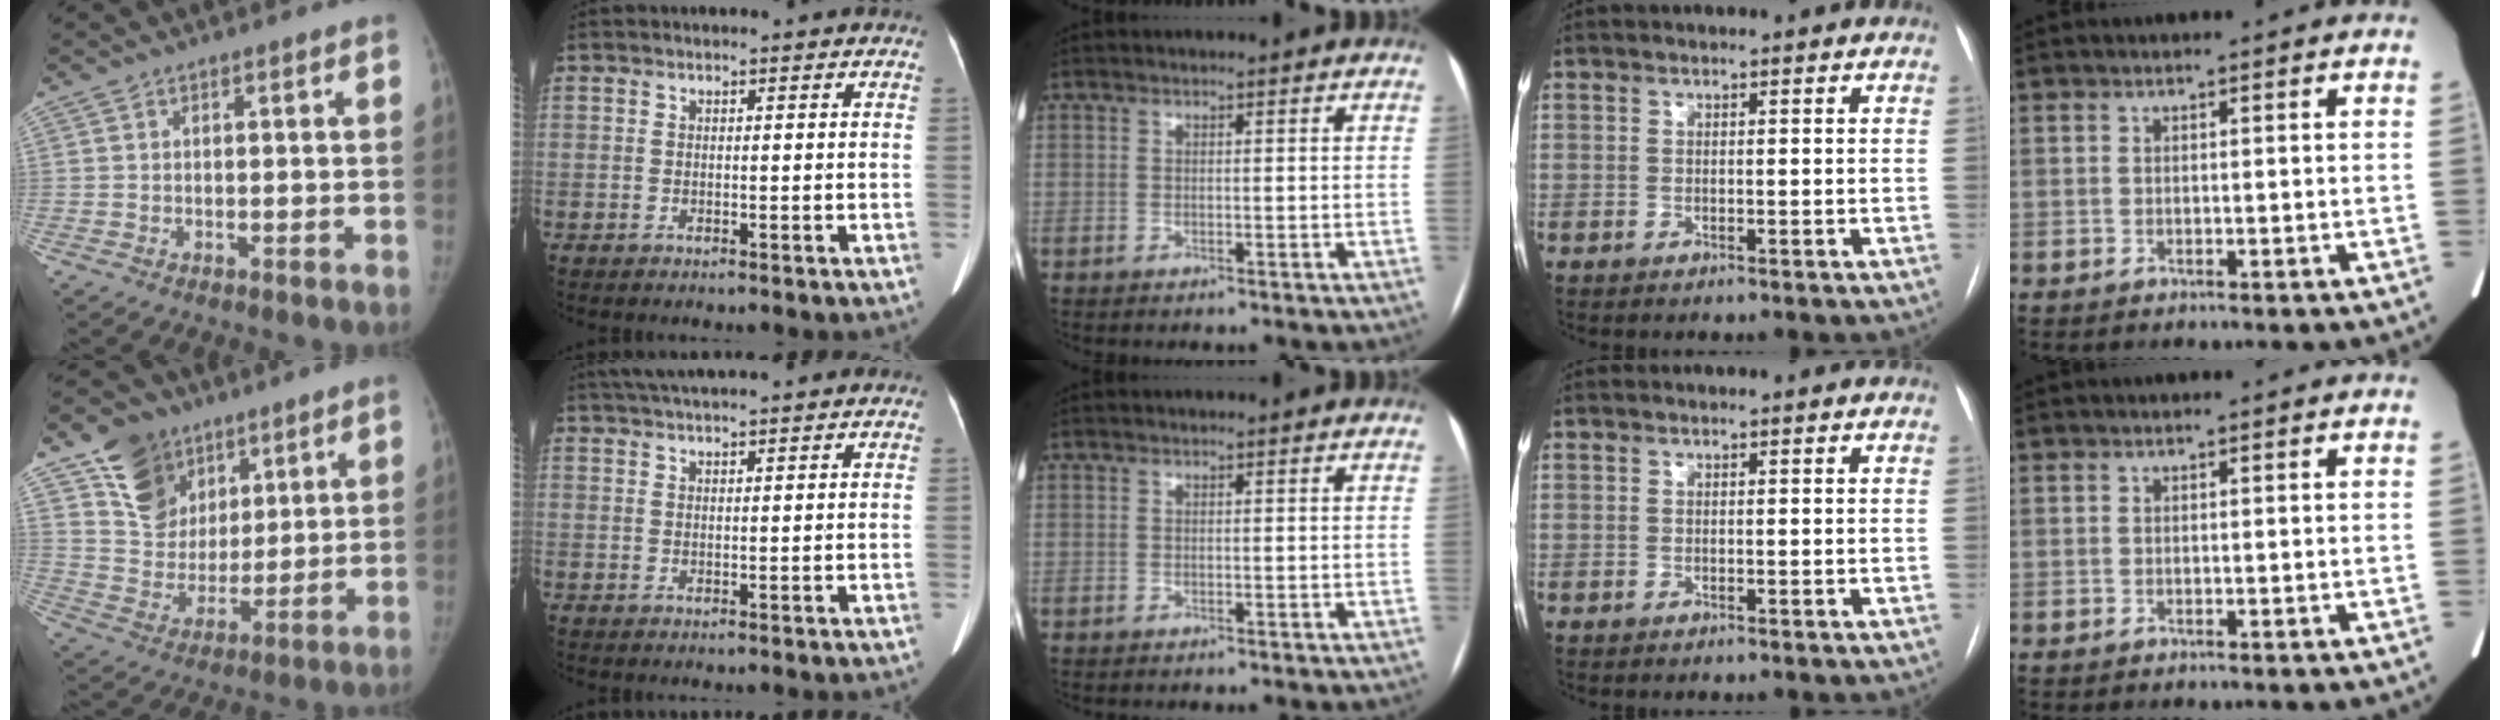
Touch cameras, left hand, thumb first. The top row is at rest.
{"thumb": {"total": 13.7, "force": [8.0, 10.2, 4.3], "torque": [-0.035, -0.047, 0.150]}, "index": {"total": 8.8, "force": [7.6, 0.3, 4.4], "torque": [-0.070, 0.041, 0.111]}}